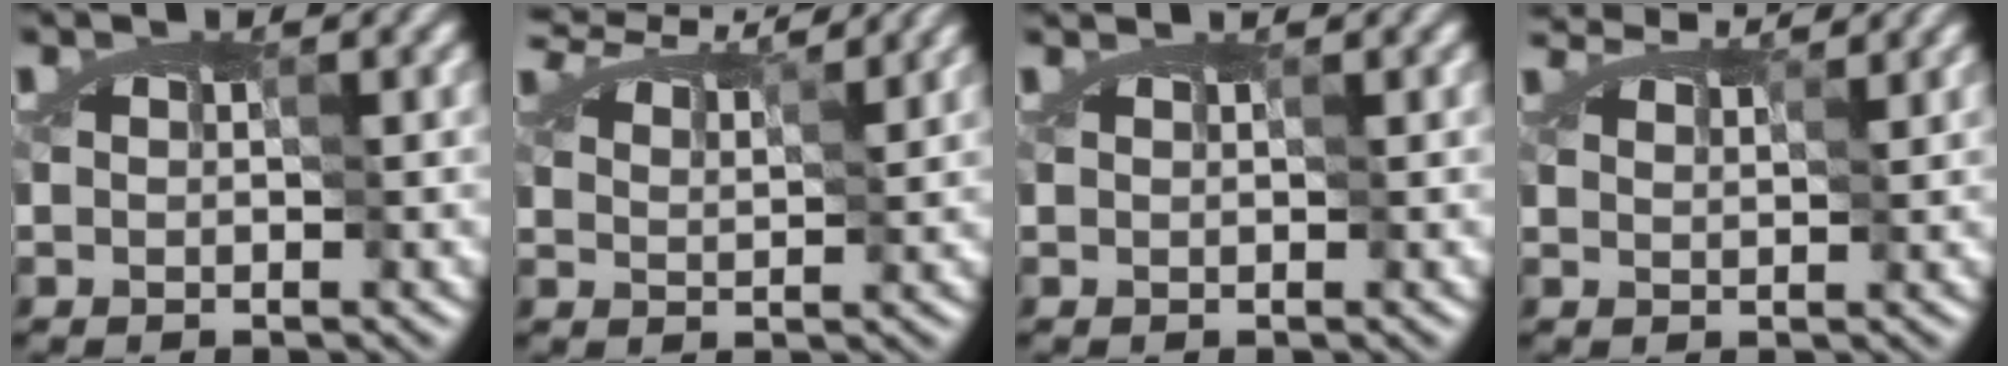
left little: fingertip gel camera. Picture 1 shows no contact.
{"total": 5.0, "force": [4.4, 0.8, 2.2], "torque": [-0.060, 0.011, 0.055]}
{"total": 0.6, "force": [0.5, 0.1, 0.2], "torque": [-0.007, 0.001, 0.013]}
{"total": 3.9, "force": [3.7, 0.6, 1.2], "torque": [-0.045, 0.001, 0.063]}